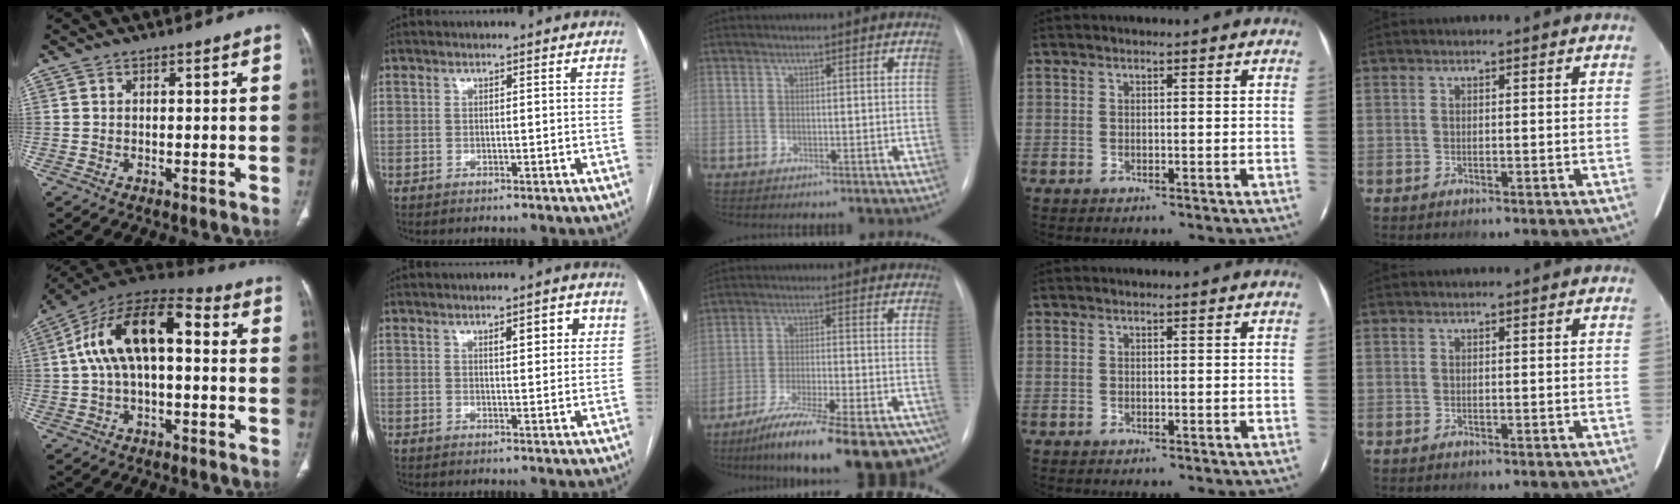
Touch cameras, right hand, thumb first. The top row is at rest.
{"thumb": {"total": 17.1, "force": [1.9, 8.5, 14.7], "torque": [-0.255, 0.051, 0.024]}, "index": {"total": 4.0, "force": [1.6, 1.2, 3.4], "torque": [-0.046, 0.005, 0.022]}, "middle": {"total": 22.2, "force": [-17.0, 4.0, 13.7], "torque": [-0.152, -0.003, -0.250]}}